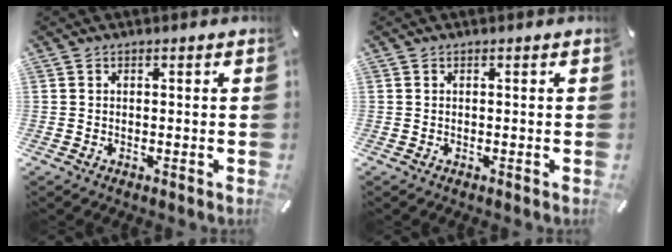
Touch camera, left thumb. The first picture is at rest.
{"total": 0.0}